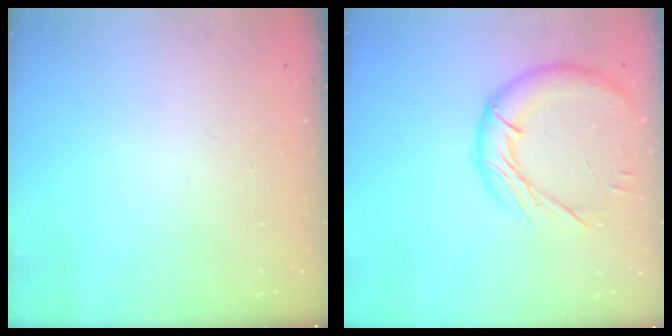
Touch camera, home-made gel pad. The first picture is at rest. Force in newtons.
{"total": 13.7, "press": 13.6, "slide": 1.1}